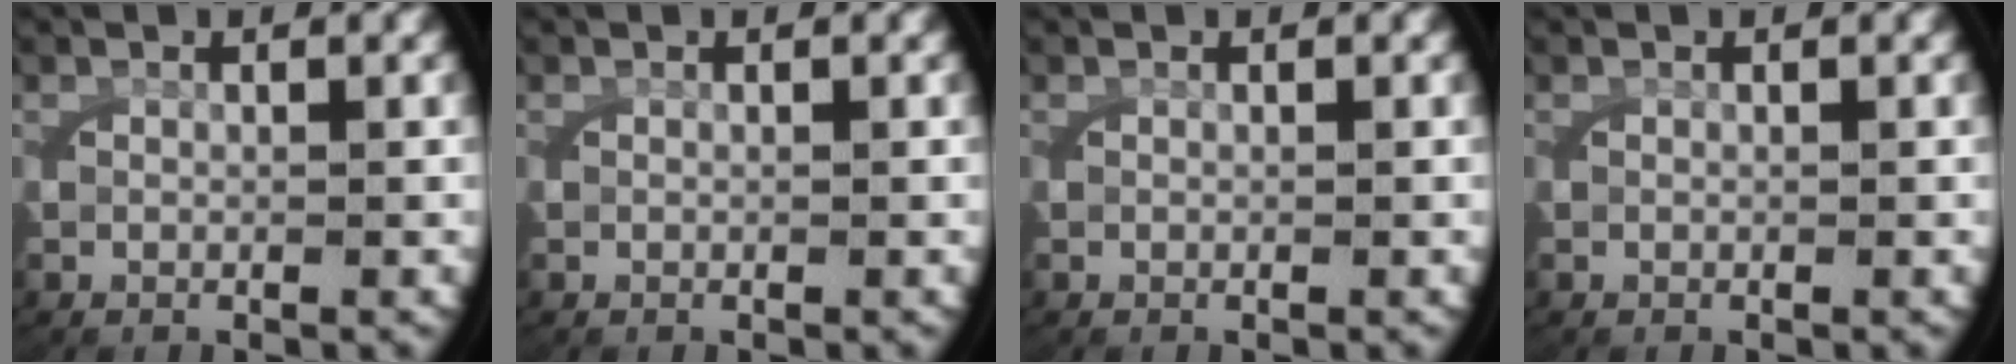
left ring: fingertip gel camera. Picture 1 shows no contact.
{"total": 0.0}
{"total": 0.0}
{"total": 0.0}